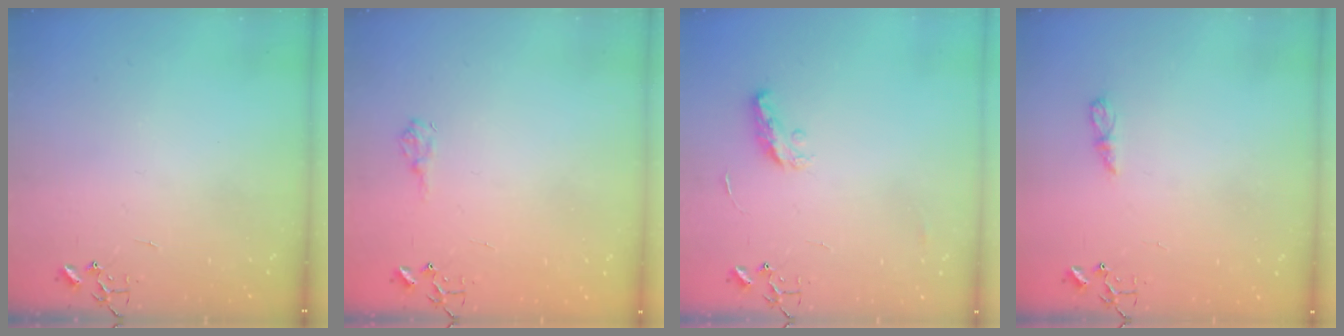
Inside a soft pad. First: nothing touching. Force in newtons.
{"total": 7.2, "press": 7.1, "slide": 0.9}
{"total": 6.9, "press": 6.8, "slide": 0.6}
{"total": 5.2, "press": 5.2, "slide": 0.7}